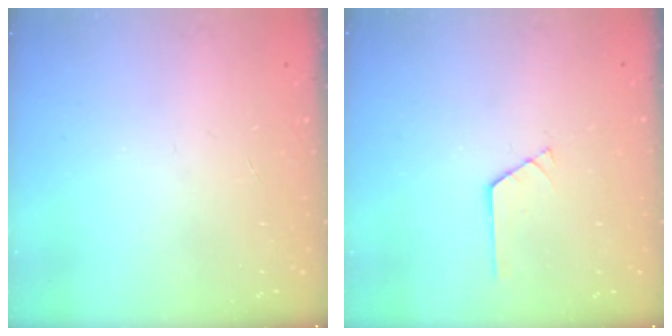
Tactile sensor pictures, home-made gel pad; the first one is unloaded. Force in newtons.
{"total": 0.7, "press": 0.6, "slide": 0.1}